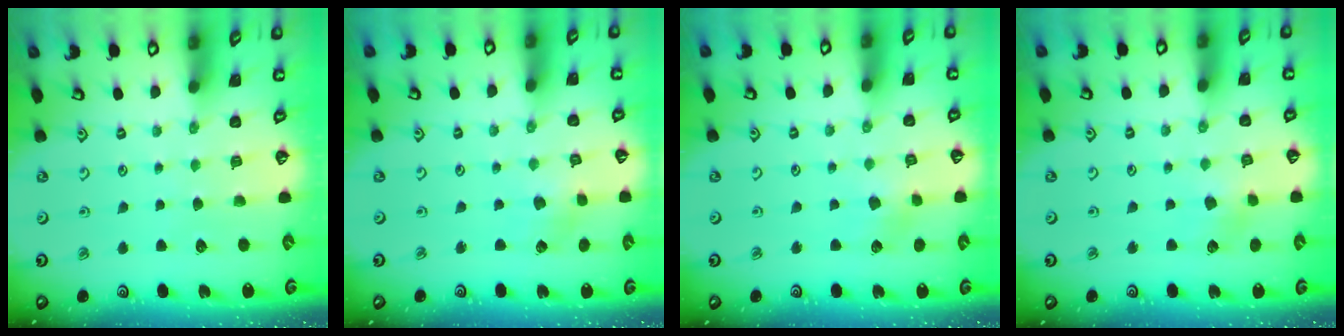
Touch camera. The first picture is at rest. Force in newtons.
{"total": 2.1, "press": 2.1, "slide": 0.3}
{"total": 4.0, "press": 3.9, "slide": 0.4}
{"total": 4.0, "press": 3.9, "slide": 0.4}